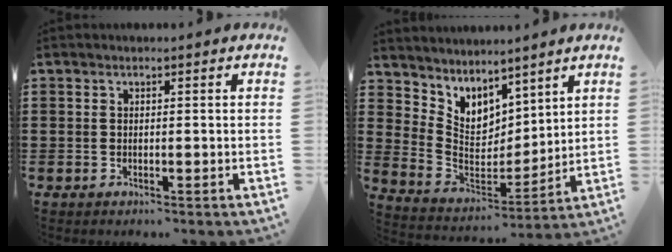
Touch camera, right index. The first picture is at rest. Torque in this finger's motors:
{"motor_torque": [-0.10, 0.61, 0.12, 0.02]}